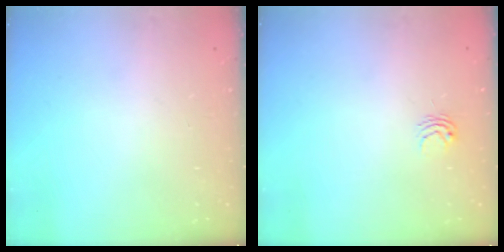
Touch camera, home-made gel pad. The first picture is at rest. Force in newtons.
{"total": 3.0, "press": 3.0, "slide": 0.3}